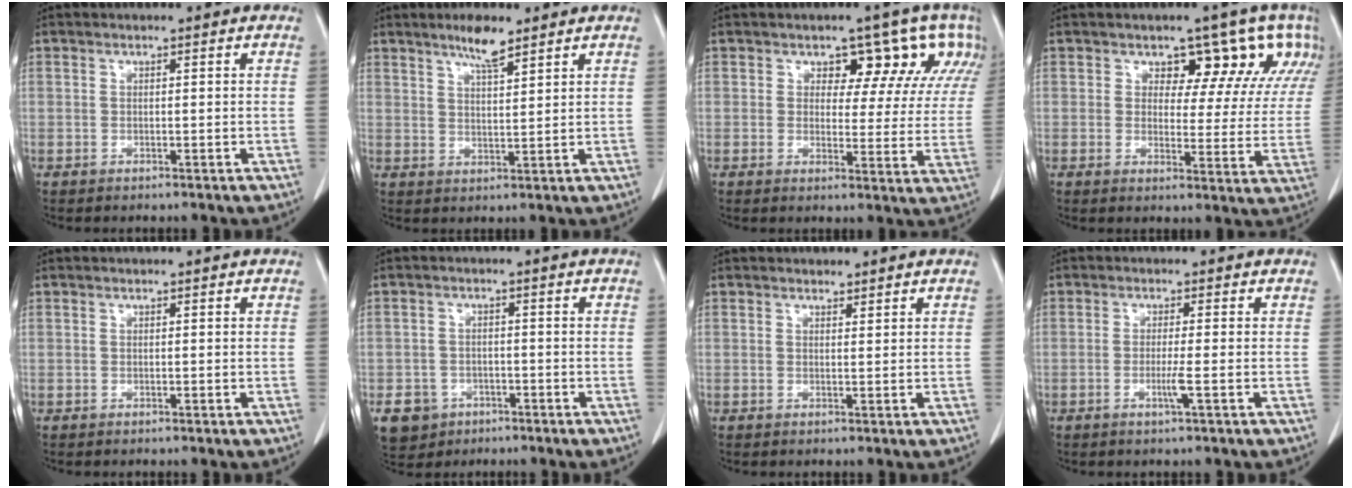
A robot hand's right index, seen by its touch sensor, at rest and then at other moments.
{"total": 4.8, "force": [3.6, 0.7, 3.1], "torque": [-0.057, 0.001, 0.063]}
{"total": 10.5, "force": [6.1, 6.1, 6.1], "torque": [-0.051, 0.010, 0.056]}
{"total": 11.2, "force": [6.9, 6.3, 6.2], "torque": [-0.051, 0.004, 0.065]}
{"total": 0.0}
{"total": 5.5, "force": [-2.8, 4.6, 1.0], "torque": [-0.019, 0.007, -0.040]}
{"total": 1.0, "force": [0.9, 0.3, 0.1], "torque": [-0.005, -0.001, 0.016]}
{"total": 2.3, "force": [-0.9, -0.5, 2.1], "torque": [-0.044, -0.005, -0.017]}